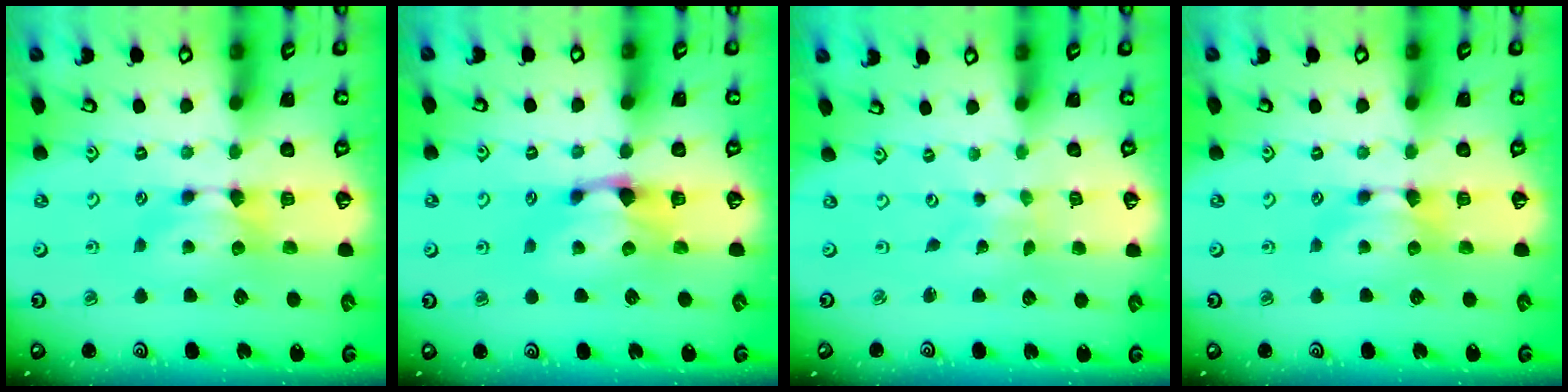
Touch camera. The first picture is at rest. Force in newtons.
{"total": 1.9, "press": 1.3, "slide": 1.4}
{"total": 6.0, "press": 6.0, "slide": 0.4}
{"total": 0.0}